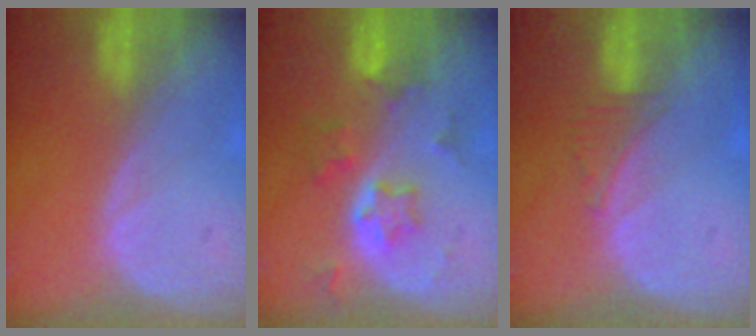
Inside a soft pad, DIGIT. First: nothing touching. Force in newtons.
{"total": 5.9, "press": 5.3, "slide": 2.5}
{"total": 1.9, "press": 1.8, "slide": 0.7}